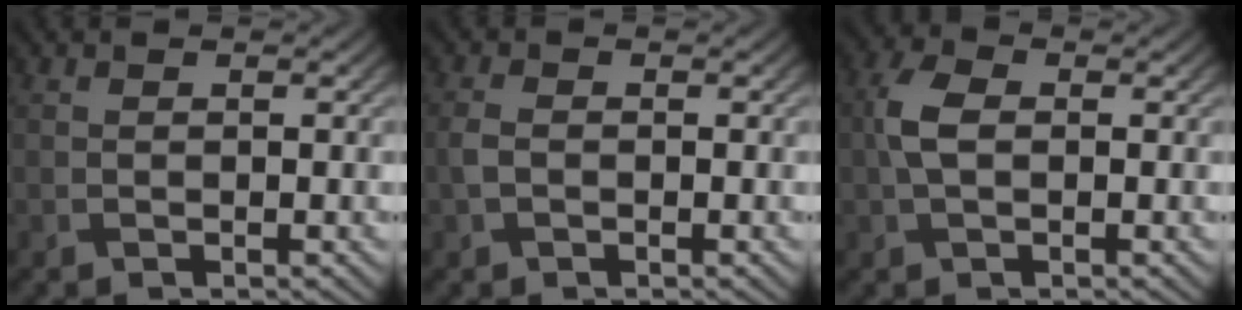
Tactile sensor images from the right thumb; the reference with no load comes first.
{"total": 1.9, "force": [-0.3, 1.4, 1.2], "torque": [-0.034, 0.001, -0.008]}
{"total": 4.0, "force": [0.1, 2.5, 3.2], "torque": [-0.079, 0.008, -0.003]}